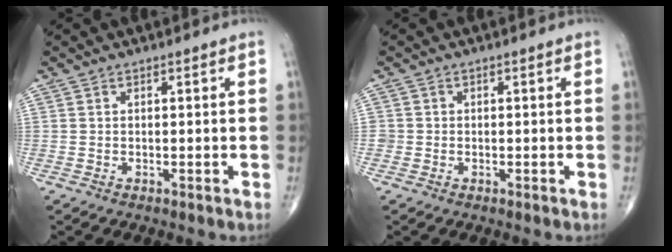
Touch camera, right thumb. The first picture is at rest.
{"total": 1.2, "force": [-0.2, 1.2, 0.0], "torque": [0.009, 0.006, -0.006]}